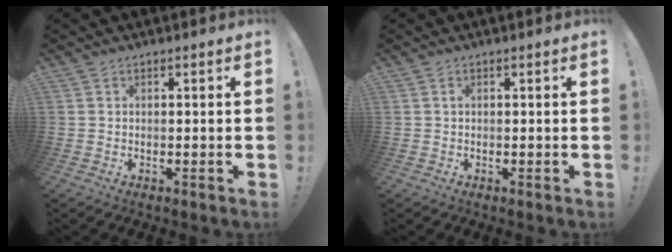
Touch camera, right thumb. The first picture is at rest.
{"total": 0.0}